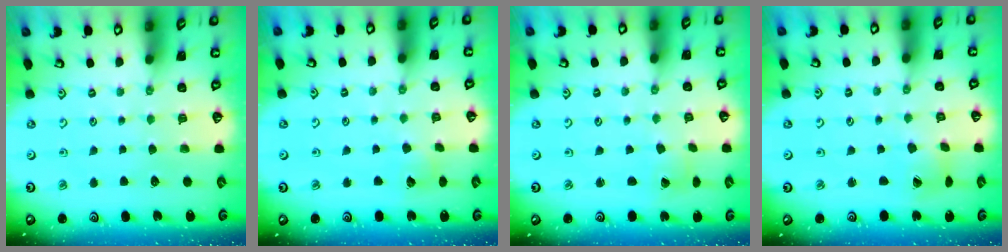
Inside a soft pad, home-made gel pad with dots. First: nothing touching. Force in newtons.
{"total": 2.9, "press": 2.9, "slide": 0.3}
{"total": 2.8, "press": 2.8, "slide": 0.1}
{"total": 3.0, "press": 2.9, "slide": 0.5}